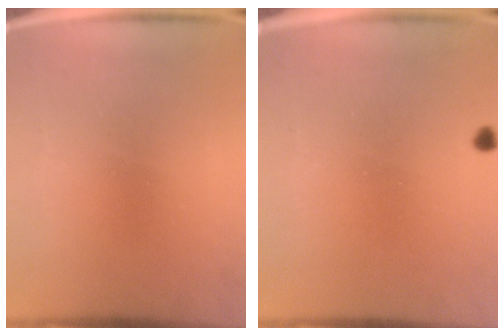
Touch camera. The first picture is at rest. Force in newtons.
{"total": 0.7}